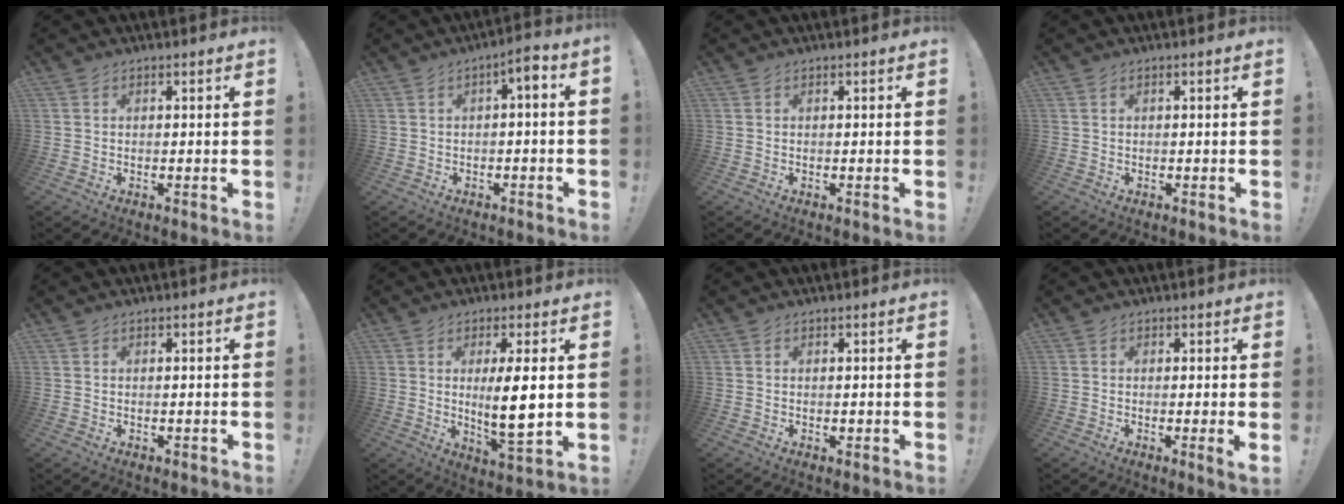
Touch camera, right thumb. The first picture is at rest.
{"total": 3.9, "force": [-0.9, 0.5, 3.7], "torque": [-0.057, 0.002, -0.020]}
{"total": 0.0}
{"total": 0.5, "force": [-0.2, -0.2, 0.4], "torque": [-0.008, -0.002, -0.004]}
{"total": 0.0}
{"total": 10.2, "force": [1.2, 1.6, 10.1], "torque": [-0.184, -0.017, 0.013]}
{"total": 0.6, "force": [-0.2, 0.5, 0.3], "torque": [-0.004, 0.002, -0.003]}
{"total": 2.8, "force": [-0.1, -0.3, 2.7], "torque": [-0.038, -0.011, -0.003]}